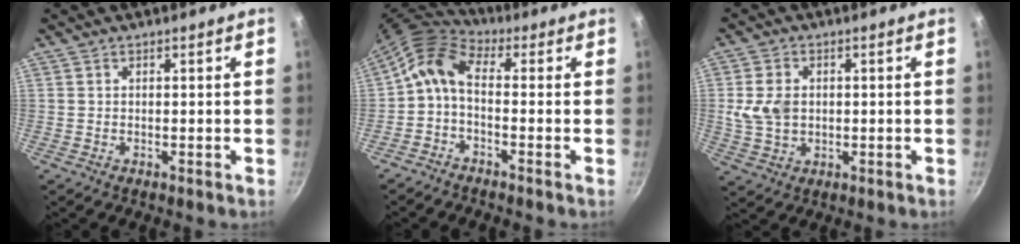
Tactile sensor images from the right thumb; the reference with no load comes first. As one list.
[{"total": 7.8, "force": [-0.5, 4.7, 6.2], "torque": [-0.133, 0.032, -0.026]}, {"total": 7.1, "force": [0.7, 5.5, 4.5], "torque": [-0.075, -0.003, 0.015]}]